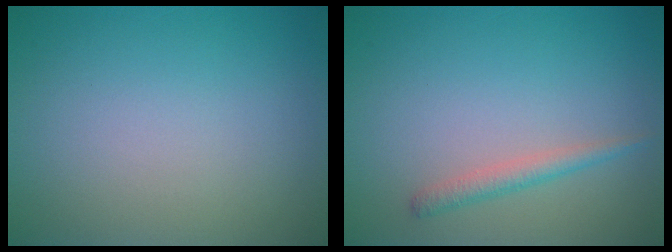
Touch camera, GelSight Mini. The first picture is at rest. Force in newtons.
{"total": 1.6, "press": 1.6, "slide": 0.1}